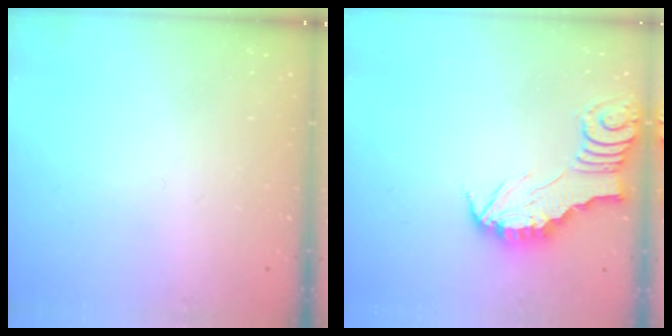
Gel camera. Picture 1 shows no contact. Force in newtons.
{"total": 2.9, "press": 2.9, "slide": 0.2}